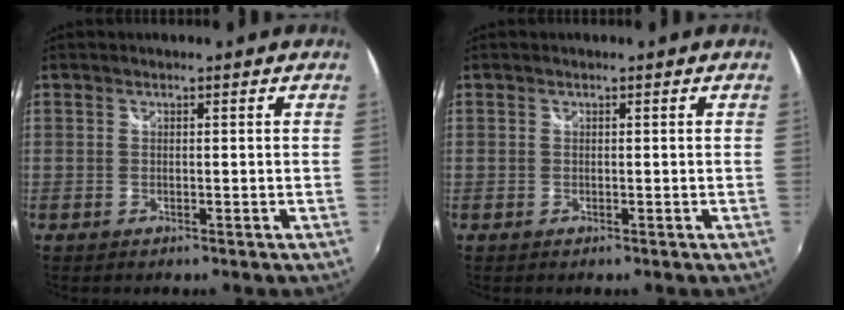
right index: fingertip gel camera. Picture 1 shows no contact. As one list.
[{"total": 0.0}]